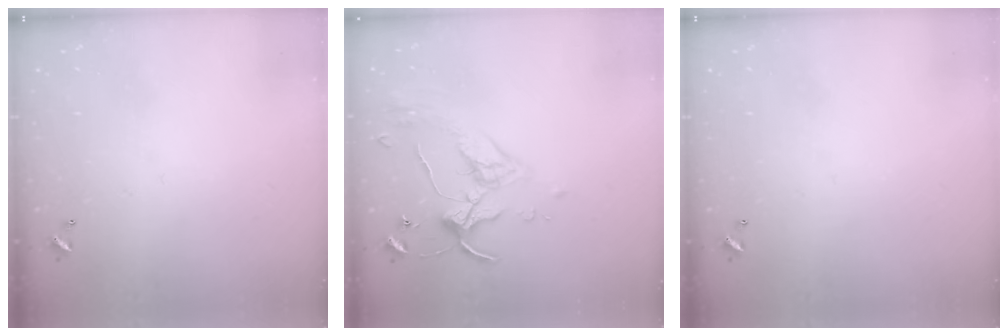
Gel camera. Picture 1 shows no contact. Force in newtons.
{"total": 4.0, "press": 3.9, "slide": 0.6}
{"total": 0.0}